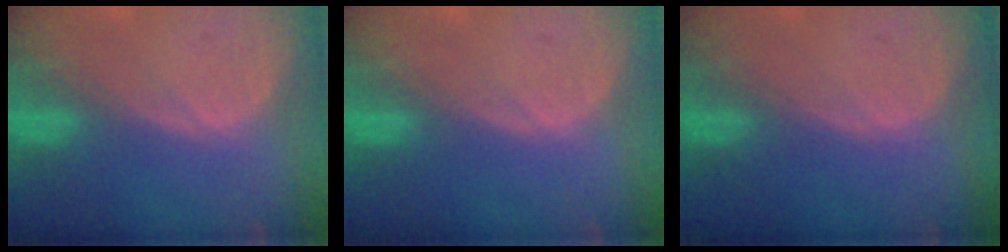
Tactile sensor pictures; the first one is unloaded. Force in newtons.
{"total": 0.0}
{"total": 0.0}